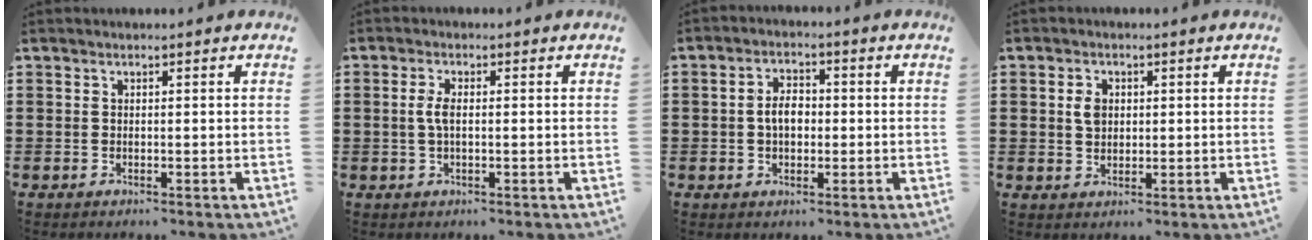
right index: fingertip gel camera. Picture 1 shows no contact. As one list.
[{"total": 2.7, "force": [0.0, 1.0, 2.6], "torque": [-0.064, -0.004, -0.006]}, {"total": 3.9, "force": [-0.2, 2.4, 3.1], "torque": [-0.053, 0.006, -0.009]}, {"total": 2.8, "force": [0.6, 2.0, 1.9], "torque": [-0.044, 0.009, 0.010]}]